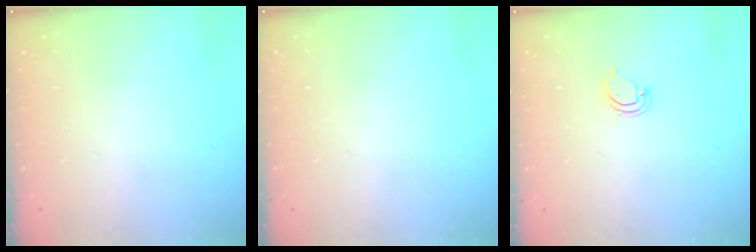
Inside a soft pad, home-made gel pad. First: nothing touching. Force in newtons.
{"total": 0.0}
{"total": 3.6, "press": 3.6, "slide": 0.5}